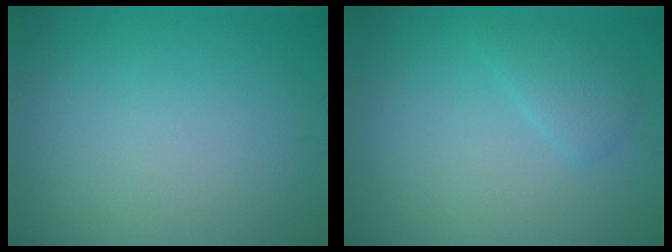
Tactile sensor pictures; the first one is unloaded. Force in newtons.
{"total": 1.7, "press": 1.7, "slide": 0.1}